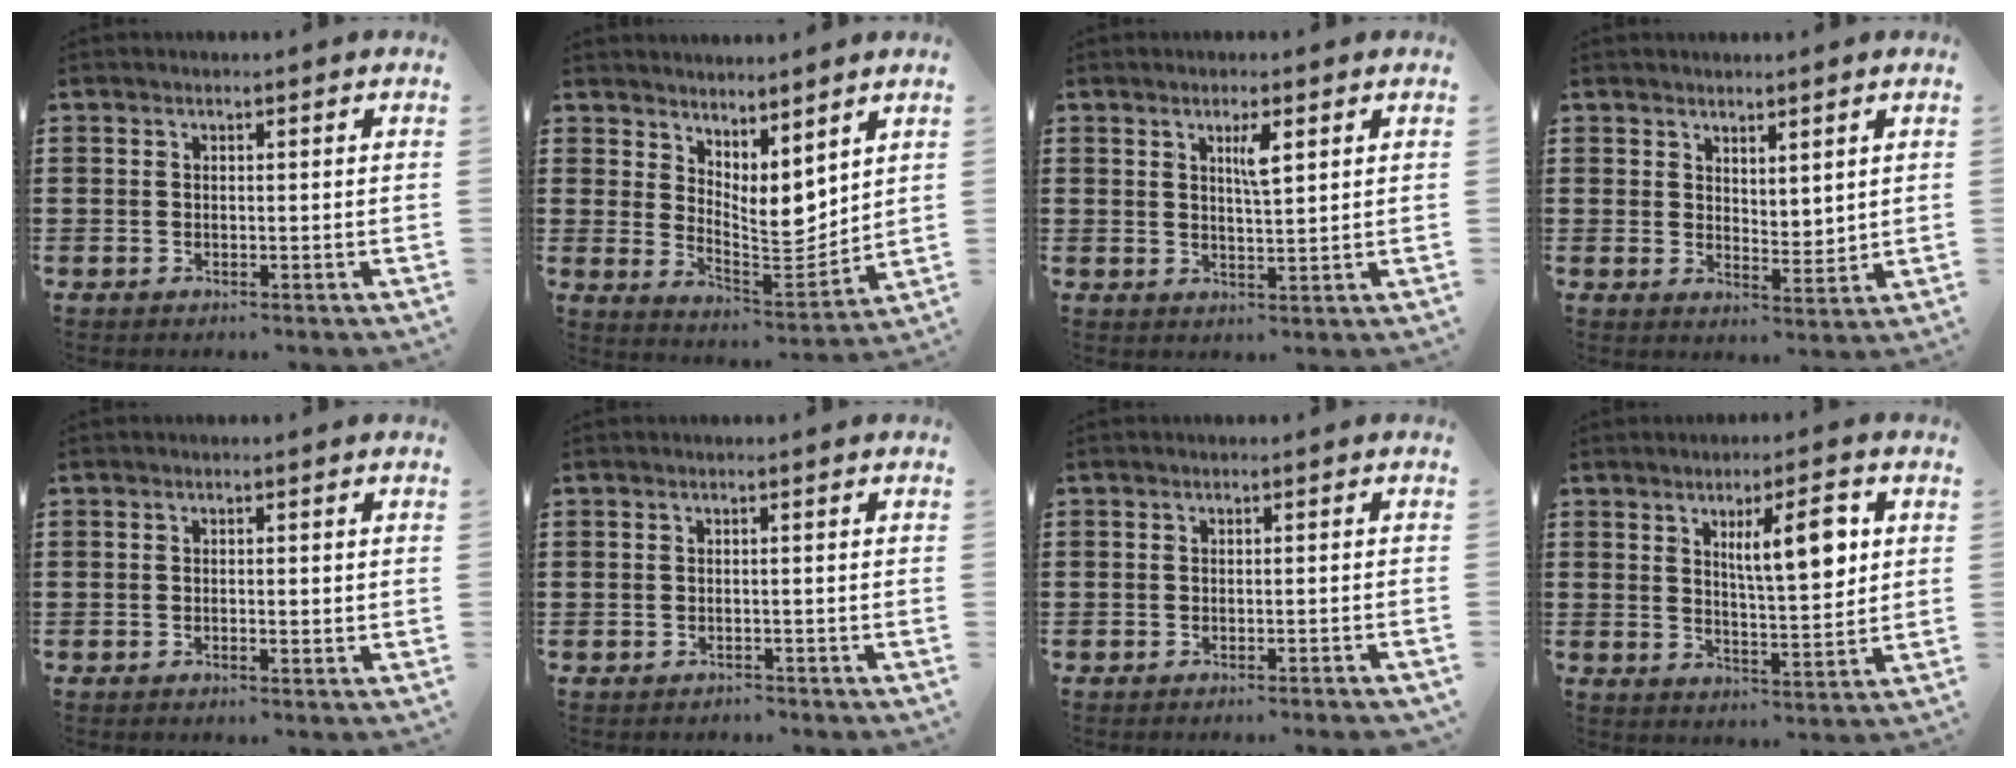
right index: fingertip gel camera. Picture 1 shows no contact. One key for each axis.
{"total": 6.2, "fx": 4.3, "fy": 2.7, "fz": 3.5, "tx": -0.067, "ty": -0.035, "tz": 0.077}
{"total": 3.1, "fx": 1.3, "fy": 0.5, "fz": 2.7, "tx": -0.049, "ty": 0.000, "tz": 0.019}
{"total": 3.1, "fx": 2.8, "fy": 1.1, "fz": 0.0, "tx": -0.007, "ty": -0.001, "tz": 0.055}
{"total": 0.7, "fx": -0.2, "fy": 0.2, "fz": 0.6, "tx": -0.013, "ty": -0.002, "tz": -0.002}
{"total": 0.8, "fx": -0.8, "fy": 0.3, "fz": -0.1, "tx": -0.001, "ty": 0.003, "tz": -0.018}
{"total": 1.0, "fx": -0.8, "fy": -0.2, "fz": 0.6, "tx": -0.010, "ty": -0.001, "tz": -0.016}
{"total": 8.5, "fx": 3.1, "fy": 2.4, "fz": 7.6, "tx": -0.127, "ty": 0.000, "tz": 0.045}